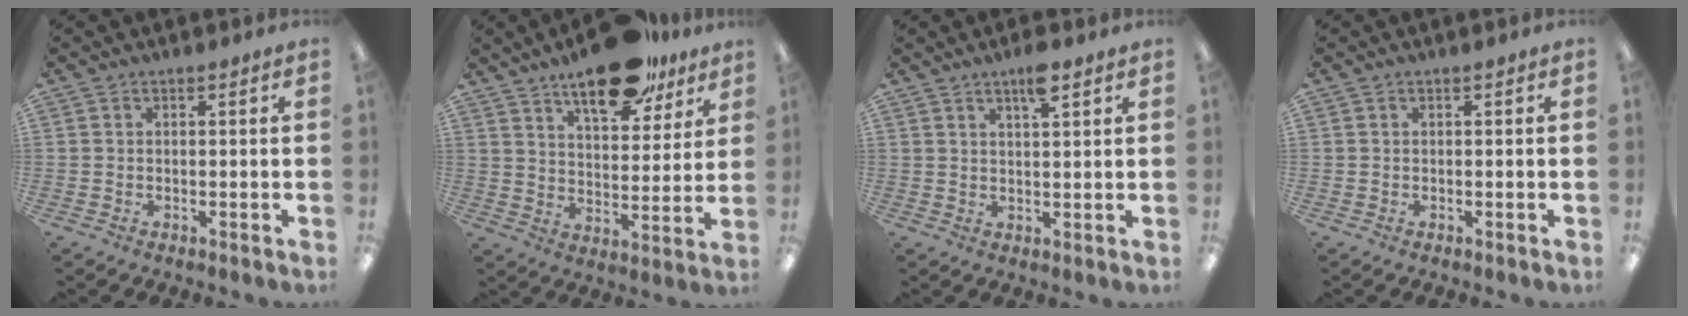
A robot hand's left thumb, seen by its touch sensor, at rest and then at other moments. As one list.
[{"total": 17.2, "force": [12.5, 7.0, 9.6], "torque": [-0.133, -0.069, 0.209]}, {"total": 4.8, "force": [3.5, 1.0, 3.2], "torque": [-0.055, -0.009, 0.057]}, {"total": 0.0}]